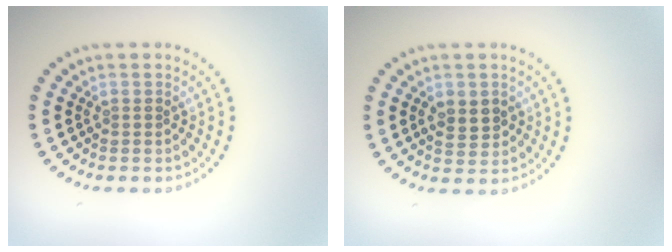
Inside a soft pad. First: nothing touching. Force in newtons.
{"total": 2.3, "press": 2.3, "slide": 0.2}